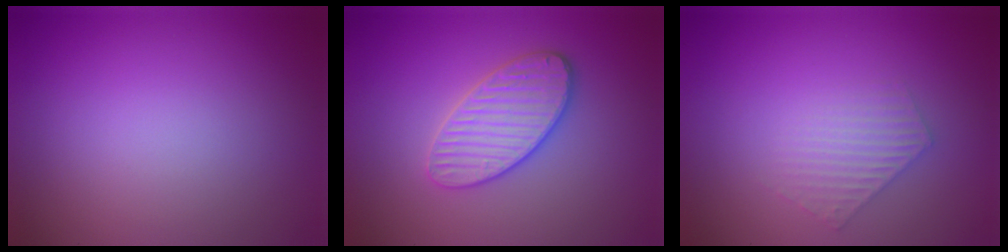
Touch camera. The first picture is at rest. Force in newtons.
{"total": 3.7, "press": 3.5, "slide": 1.2}
{"total": 1.9, "press": 1.9, "slide": 0.3}